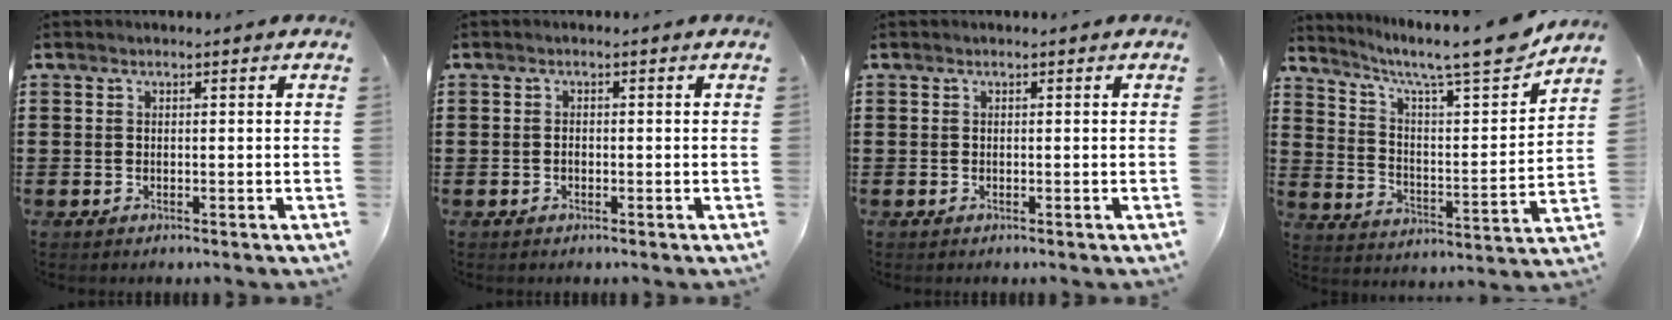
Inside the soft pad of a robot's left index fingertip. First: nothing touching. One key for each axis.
{"total": 0.7, "fx": -0.3, "fy": 0.4, "fz": 0.5, "tx": -0.013, "ty": -0.003, "tz": -0.004}
{"total": 0.0}
{"total": 9.6, "fx": 8.2, "fy": 0.5, "fz": 5.1, "tx": -0.108, "ty": -0.061, "tz": 0.128}